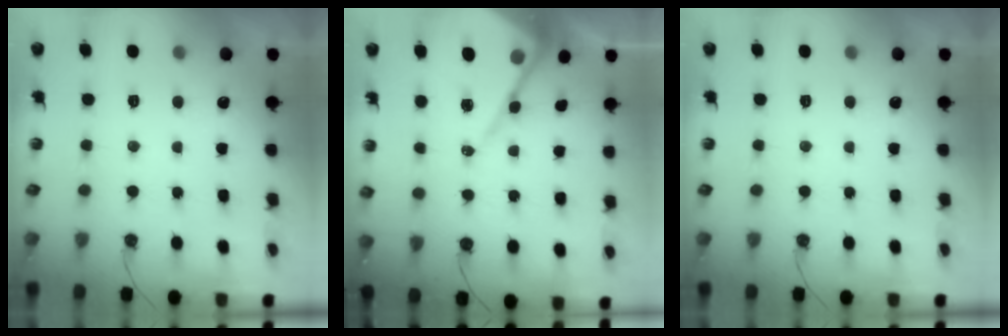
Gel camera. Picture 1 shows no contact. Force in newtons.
{"total": 13.1, "press": 13.1, "slide": 1.4}
{"total": 0.0}